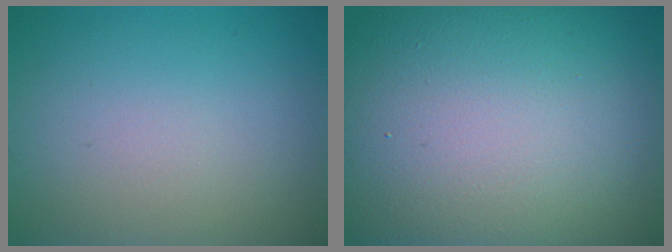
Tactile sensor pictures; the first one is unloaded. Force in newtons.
{"total": 20.3, "press": 20.3, "slide": 1.2}